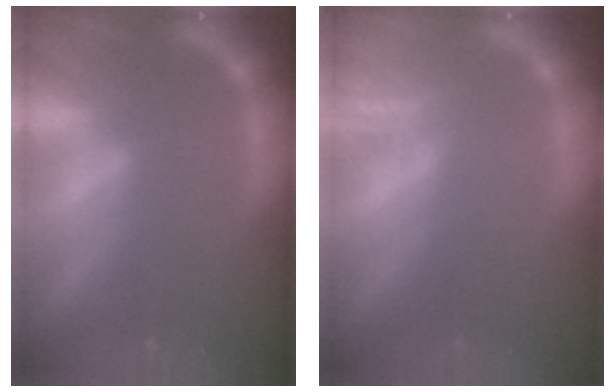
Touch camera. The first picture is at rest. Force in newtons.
{"total": 3.0}